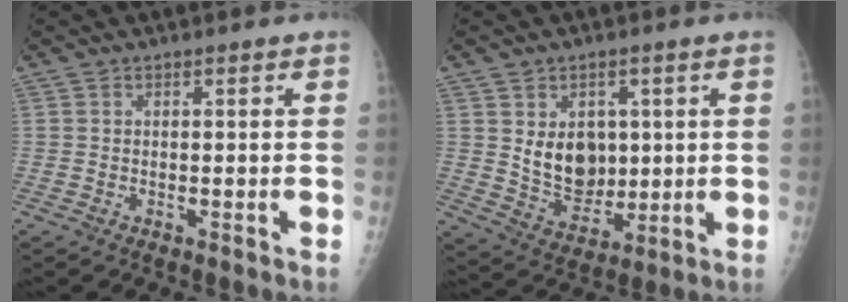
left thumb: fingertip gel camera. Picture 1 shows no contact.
{"total": 10.0, "force": [1.6, 7.5, 6.4], "torque": [-0.059, -0.018, 0.044]}